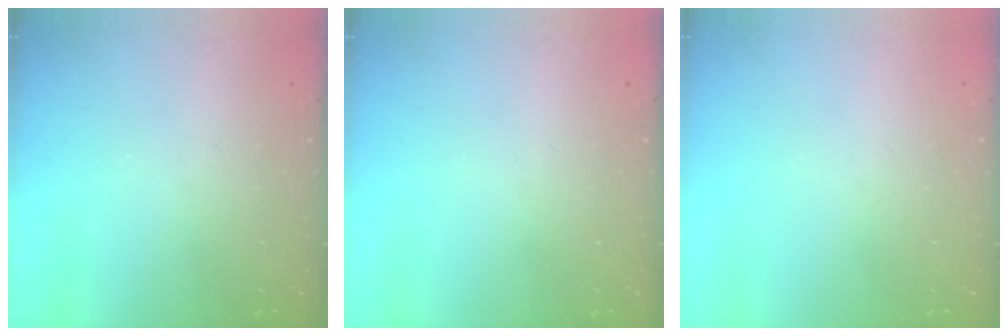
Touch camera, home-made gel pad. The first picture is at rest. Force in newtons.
{"total": 0.0}
{"total": 0.0}